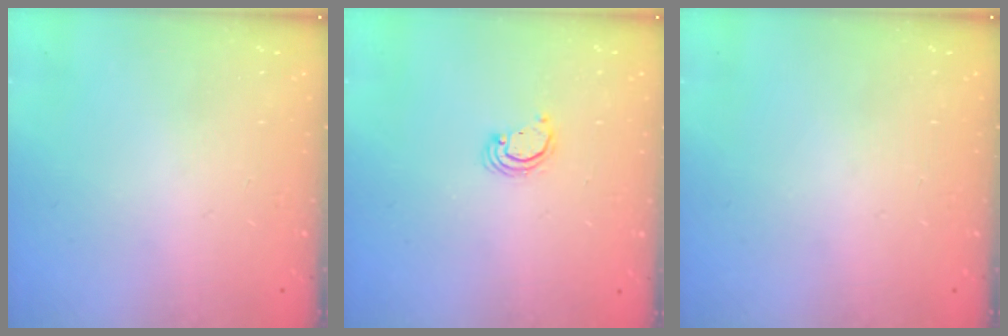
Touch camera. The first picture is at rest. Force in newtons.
{"total": 2.7, "press": 2.7, "slide": 0.1}
{"total": 0.0}